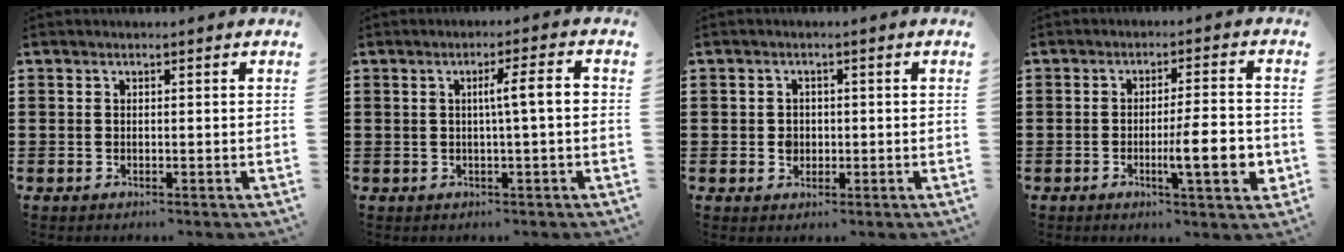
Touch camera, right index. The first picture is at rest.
{"total": 4.4, "force": [0.0, 0.0, 4.4], "torque": [-0.079, -0.002, -0.006]}
{"total": 2.0, "force": [-0.3, 1.8, 0.9], "torque": [-0.021, 0.006, -0.007]}
{"total": 9.0, "force": [-2.2, 1.4, 8.6], "torque": [-0.120, -0.011, -0.035]}